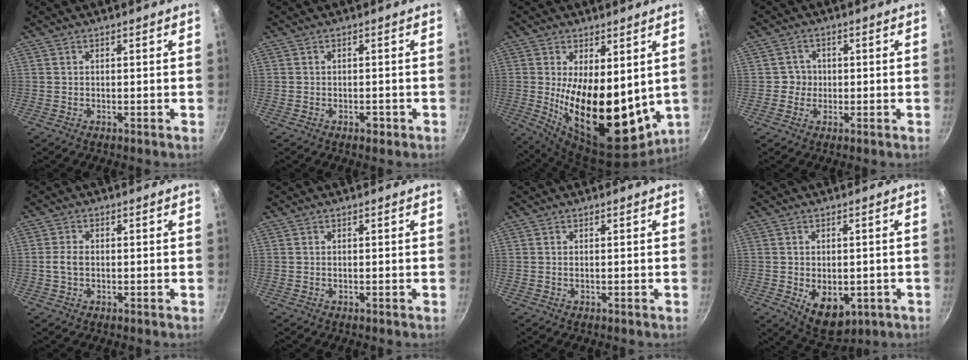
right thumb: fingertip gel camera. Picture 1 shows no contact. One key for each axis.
{"total": 1.6, "fx": -0.9, "fy": 0.8, "fz": 1.0, "tx": -0.013, "ty": 0.008, "tz": -0.008}
{"total": 20.4, "fx": 1.0, "fy": 10.0, "fz": 17.8, "tx": -0.262, "ty": -0.042, "tz": 0.037}
{"total": 2.8, "fx": -0.2, "fy": 2.7, "fz": 0.4, "tx": 0.018, "ty": 0.006, "tz": -0.007}
{"total": 2.8, "fx": -0.2, "fy": 1.9, "fz": 2.1, "tx": -0.040, "ty": 0.009, "tz": -0.005}
{"total": 0.0}
{"total": 0.0}
{"total": 8.7, "fx": -2.2, "fy": 5.7, "fz": 6.3, "tx": -0.068, "ty": -0.006, "tz": -0.012}